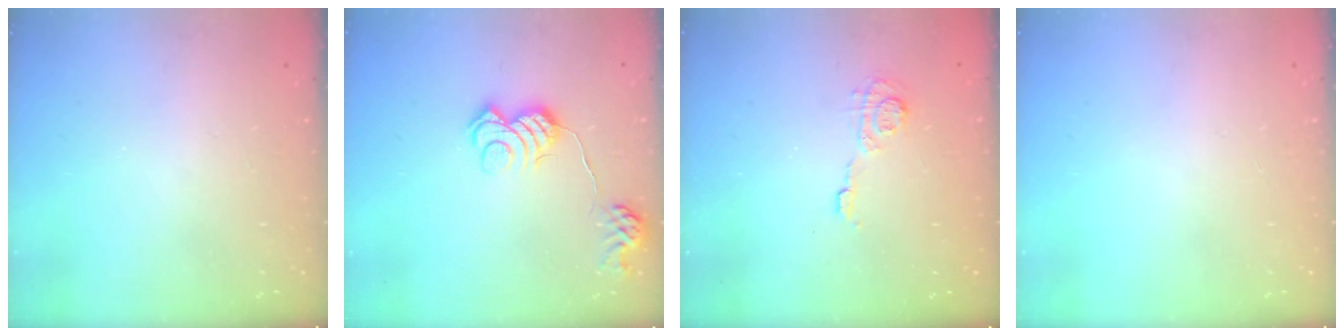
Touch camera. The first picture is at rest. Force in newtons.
{"total": 12.5, "press": 12.5, "slide": 0.4}
{"total": 5.7, "press": 5.7, "slide": 0.8}
{"total": 0.0}